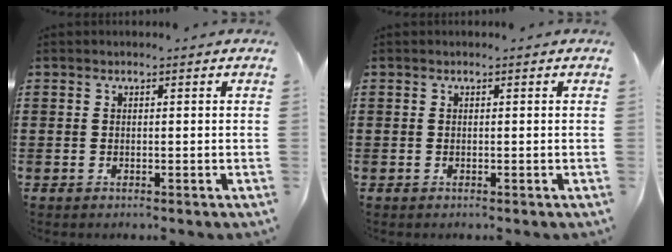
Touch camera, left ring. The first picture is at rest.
{"total": 0.0}